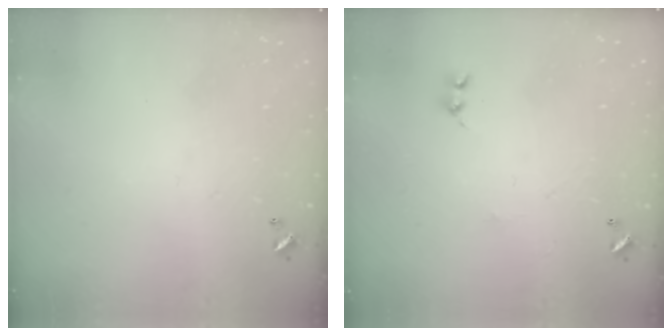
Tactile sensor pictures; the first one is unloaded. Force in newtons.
{"total": 0.0}